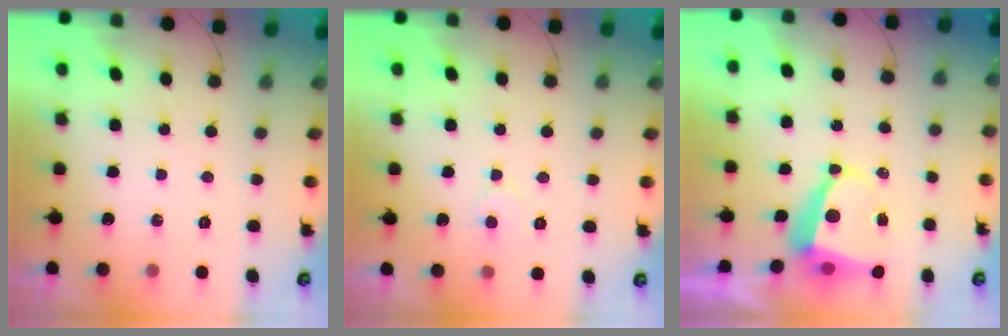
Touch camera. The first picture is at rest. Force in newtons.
{"total": 3.2, "press": 3.1, "slide": 0.3}
{"total": 5.8, "press": 5.7, "slide": 0.6}